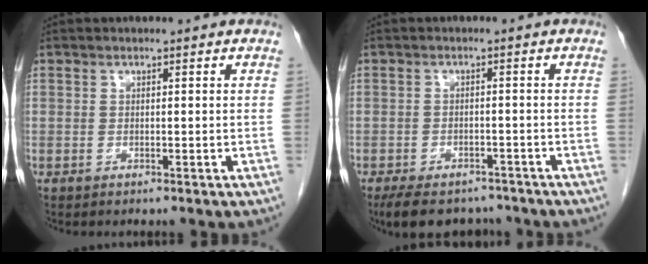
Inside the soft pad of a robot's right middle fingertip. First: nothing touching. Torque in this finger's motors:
{"motor_torque": [0.86, -0.65, 0.05, 0.05]}